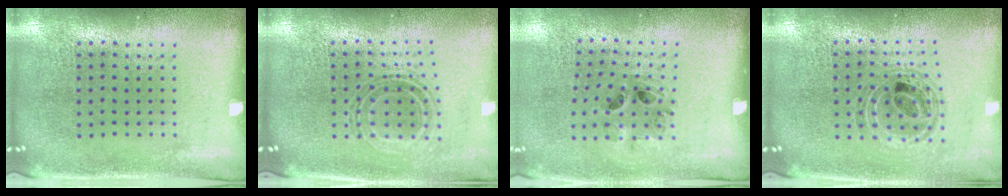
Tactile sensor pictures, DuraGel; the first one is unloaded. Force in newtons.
{"total": 0.8, "press": 0.8, "slide": 0.2}
{"total": 0.9, "press": 0.8, "slide": 0.2}
{"total": 0.8, "press": 0.8, "slide": 0.1}